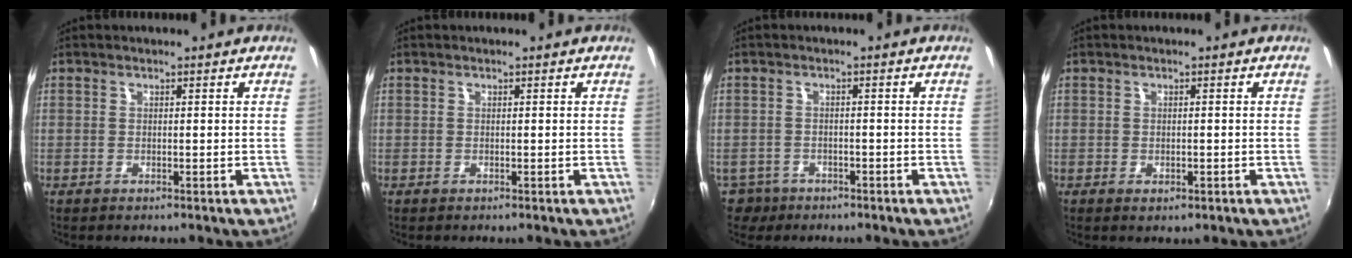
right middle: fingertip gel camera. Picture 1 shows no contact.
{"total": 0.0}
{"total": 4.1, "force": [-2.7, 3.1, 0.7], "torque": [-0.029, -0.001, -0.043]}
{"total": 1.3, "force": [-0.6, 0.9, 0.9], "torque": [-0.013, -0.004, -0.008]}